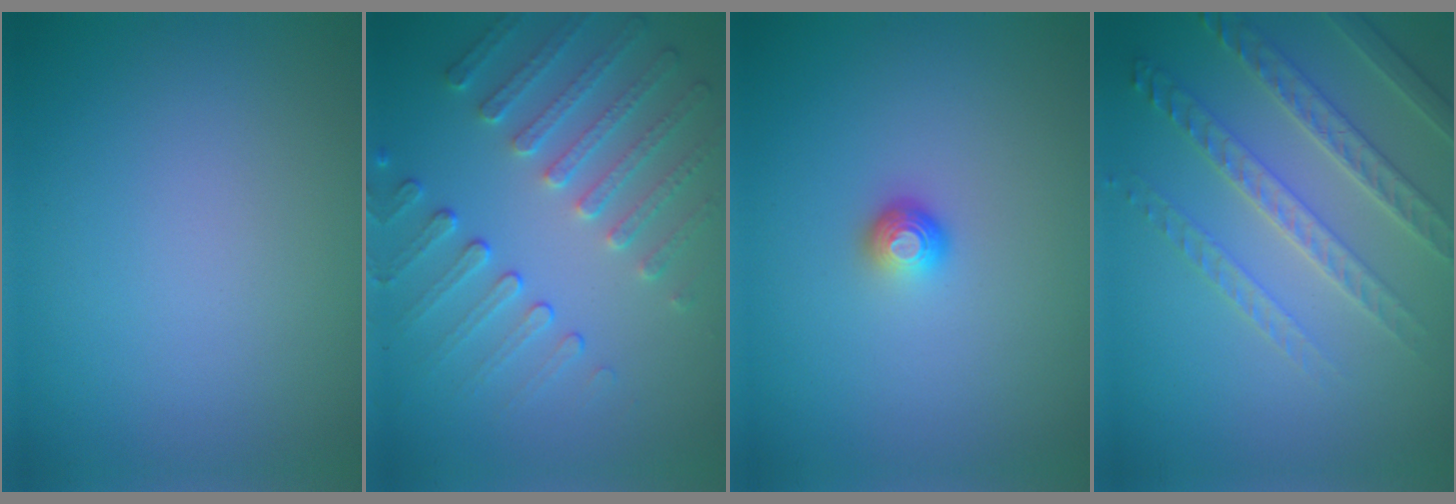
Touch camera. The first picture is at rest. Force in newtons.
{"total": 4.9, "press": 3.8, "slide": 3.1}
{"total": 1.5, "press": 1.1, "slide": 1.1}
{"total": 4.1, "press": 4.0, "slide": 0.9}